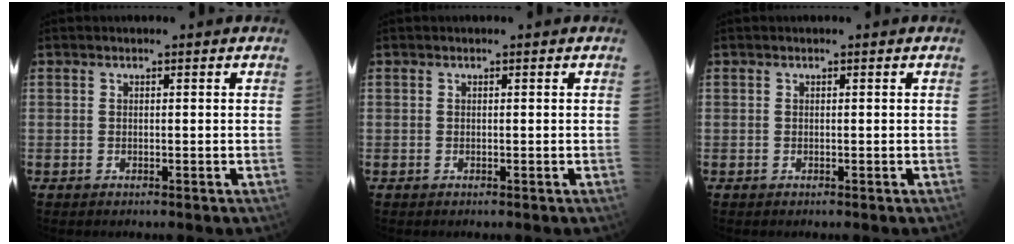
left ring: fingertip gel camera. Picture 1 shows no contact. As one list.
[{"total": 0.0}, {"total": 0.0}]